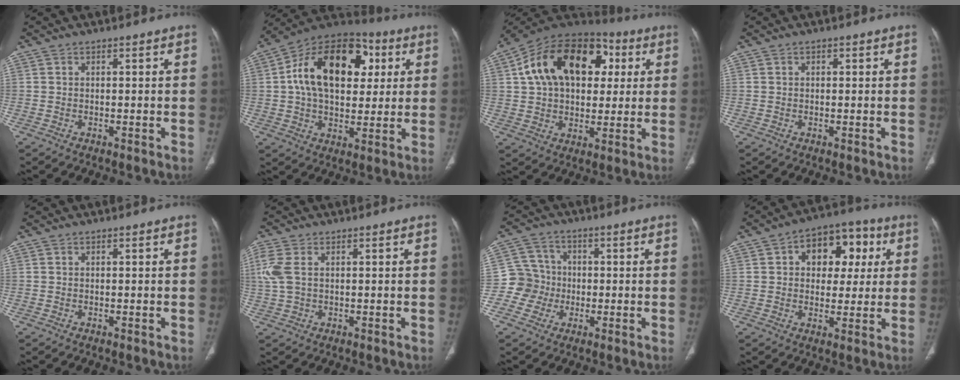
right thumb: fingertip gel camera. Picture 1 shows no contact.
{"total": 22.1, "force": [4.8, 14.1, 16.4], "torque": [-0.243, 0.016, 0.068]}
{"total": 23.5, "force": [6.2, 15.5, 16.6], "torque": [-0.254, 0.029, 0.095]}
{"total": 0.6, "force": [0.2, 0.4, 0.3], "torque": [-0.003, 0.001, 0.002]}
{"total": 0.0}
{"total": 5.5, "force": [1.3, 3.3, 4.3], "torque": [-0.136, 0.013, 0.030]}
{"total": 7.1, "force": [-1.3, 6.9, 0.9], "torque": [0.019, 0.017, -0.031]}
{"total": 12.9, "force": [3.6, 8.8, 8.8], "torque": [-0.071, 0.015, 0.047]}